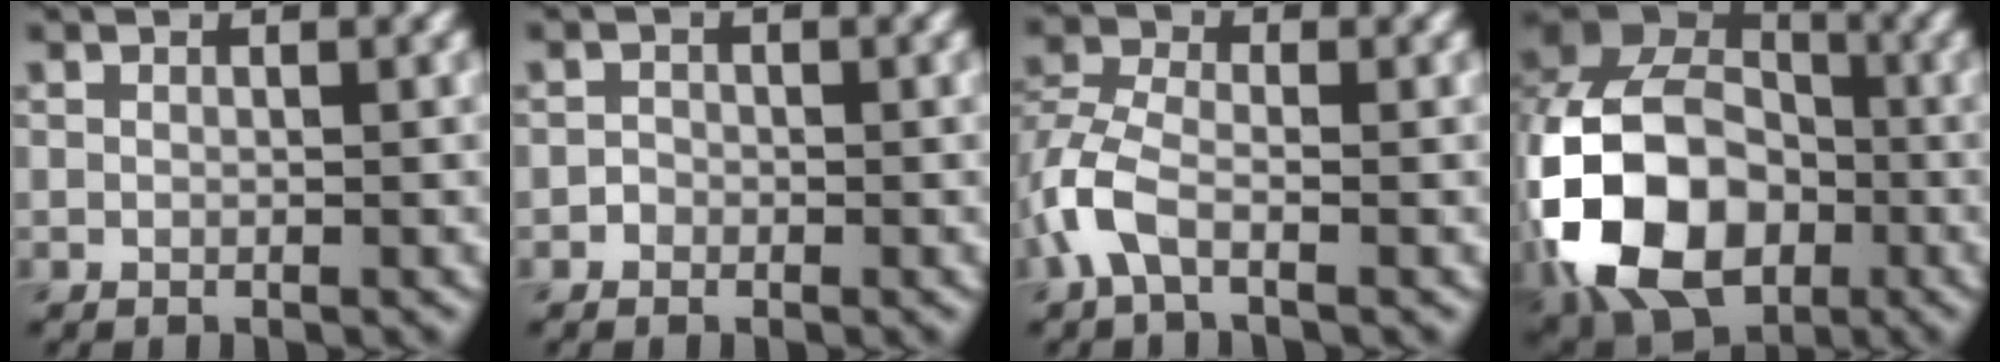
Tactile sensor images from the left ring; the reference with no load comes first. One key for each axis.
{"total": 0.8, "fx": -0.4, "fy": 0.7, "fz": 0.1, "tx": 0.004, "ty": 0.000, "tz": -0.009}
{"total": 3.9, "fx": -1.8, "fy": 1.9, "fz": 2.9, "tx": -0.075, "ty": 0.005, "tz": -0.050}
{"total": 16.1, "fx": -4.2, "fy": 11.6, "fz": 10.3, "tx": -0.227, "ty": -0.014, "tz": -0.095}